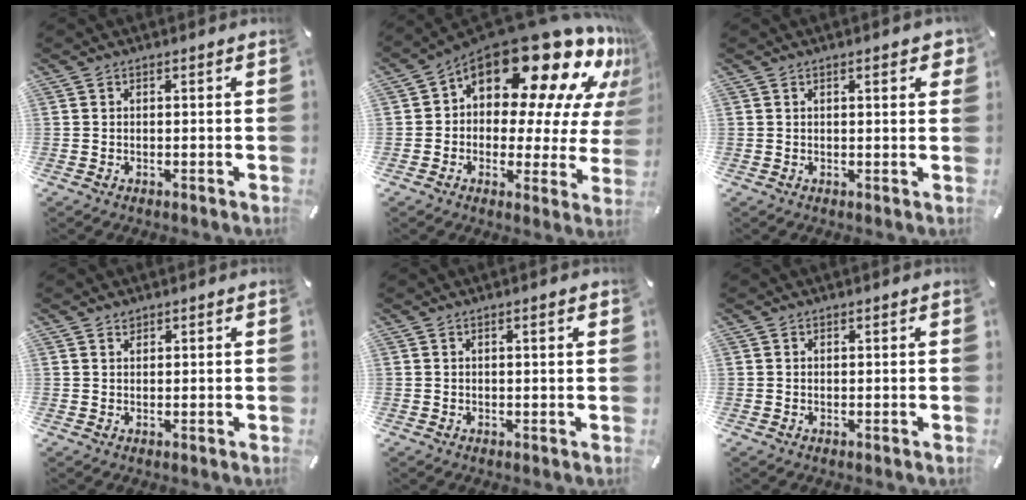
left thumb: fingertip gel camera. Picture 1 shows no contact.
{"total": 22.0, "force": [14.6, 10.2, 12.8], "torque": [-0.184, -0.121, 0.247]}
{"total": 2.6, "force": [1.3, 1.0, 2.0], "torque": [-0.035, 0.003, 0.019]}
{"total": 1.4, "force": [1.1, 0.9, 0.1], "torque": [0.007, -0.003, 0.019]}
{"total": 1.4, "force": [0.7, 0.3, 1.2], "torque": [-0.025, 0.002, 0.010]}
{"total": 0.5, "force": [0.3, 0.4, 0.1], "torque": [0.000, 0.002, 0.005]}